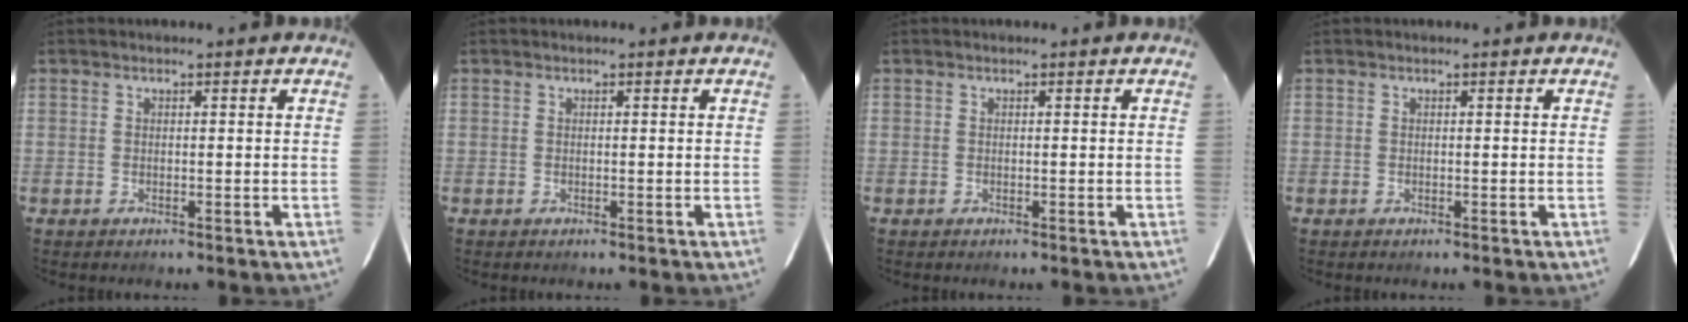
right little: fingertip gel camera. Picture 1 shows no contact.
{"total": 0.0}
{"total": 0.0}
{"total": 0.0}